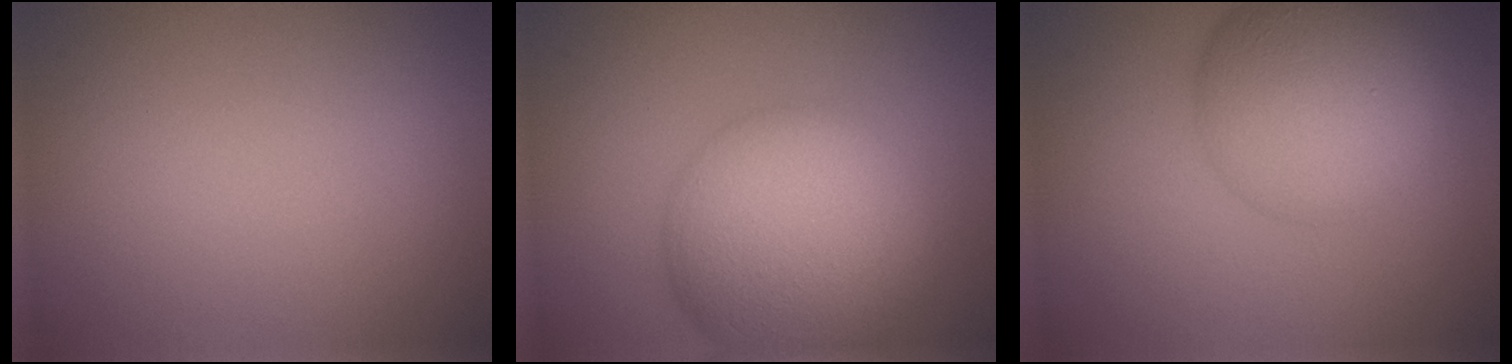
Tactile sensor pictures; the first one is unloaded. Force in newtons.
{"total": 11.1, "press": 11.0, "slide": 0.7}
{"total": 7.9, "press": 7.9, "slide": 0.2}